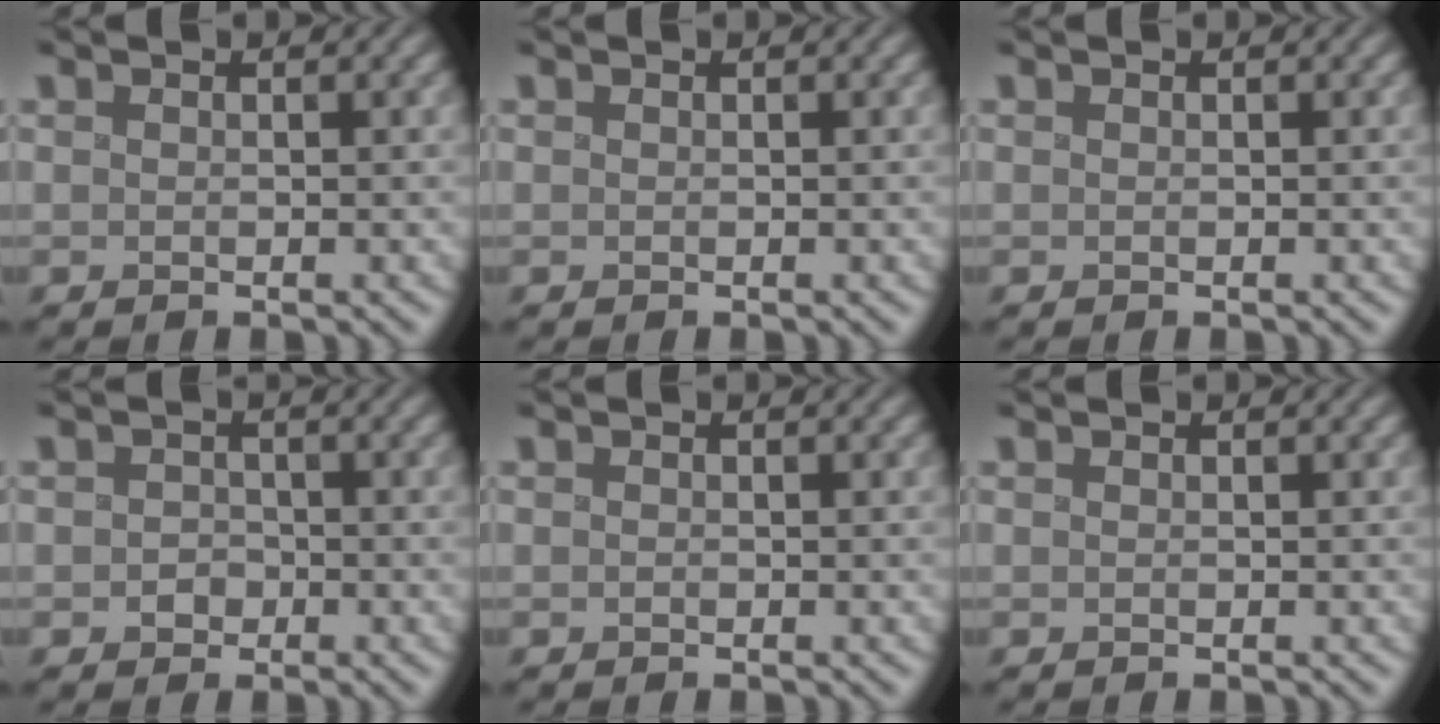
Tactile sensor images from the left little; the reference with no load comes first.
{"total": 0.0}
{"total": 0.0}
{"total": 1.7, "force": [-0.8, 1.3, 0.7], "torque": [-0.009, -0.002, -0.017]}
{"total": 0.0}
{"total": 0.0}